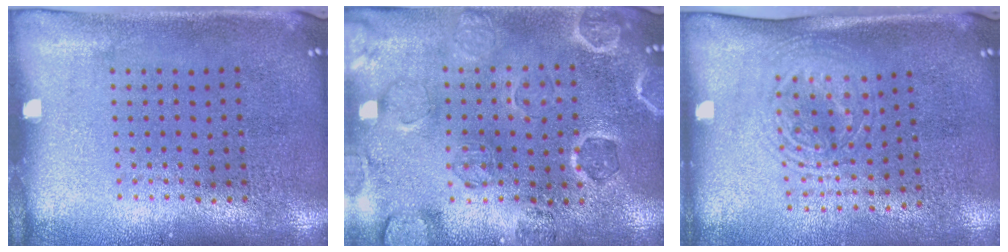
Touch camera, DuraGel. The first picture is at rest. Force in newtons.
{"total": 0.7, "press": 0.7, "slide": 0.4}
{"total": 1.7, "press": 1.4, "slide": 1.1}